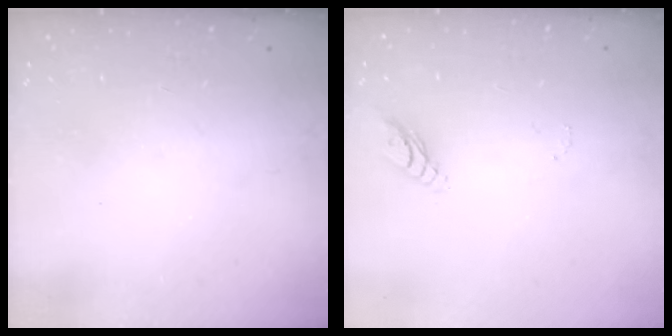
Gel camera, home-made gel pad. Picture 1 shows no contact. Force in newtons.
{"total": 4.6, "press": 4.5, "slide": 0.5}